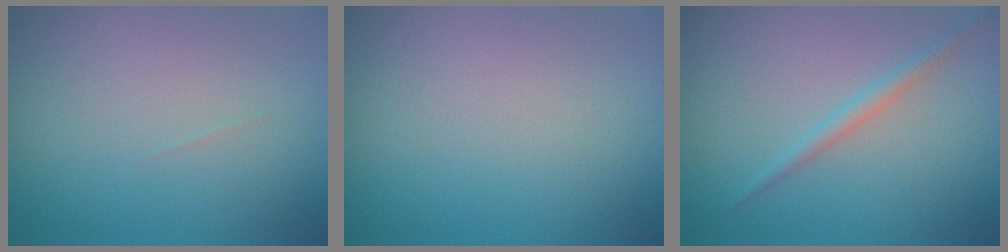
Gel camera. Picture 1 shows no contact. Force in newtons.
{"total": 0.0}
{"total": 1.4, "press": 1.4, "slide": 0.1}